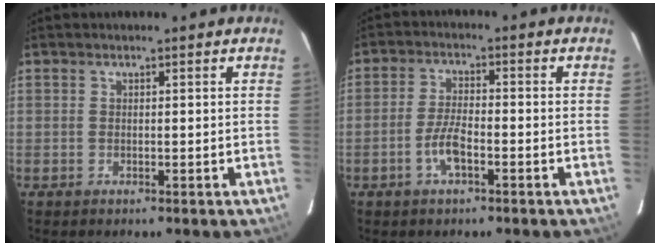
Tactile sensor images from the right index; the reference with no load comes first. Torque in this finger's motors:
{"motor_torque": [0.99, -0.26, 0.53, 0.06]}